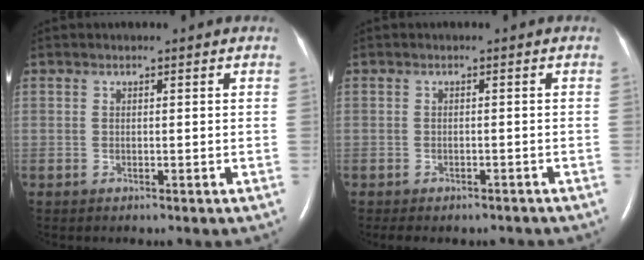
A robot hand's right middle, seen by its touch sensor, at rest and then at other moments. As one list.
[{"total": 5.6, "force": [-4.8, 2.2, 1.8], "torque": [-0.020, 0.002, -0.055]}]